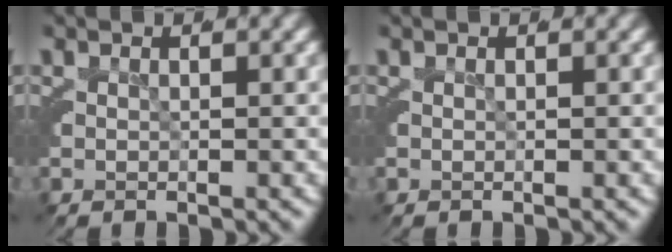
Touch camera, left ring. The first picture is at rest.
{"total": 0.0}